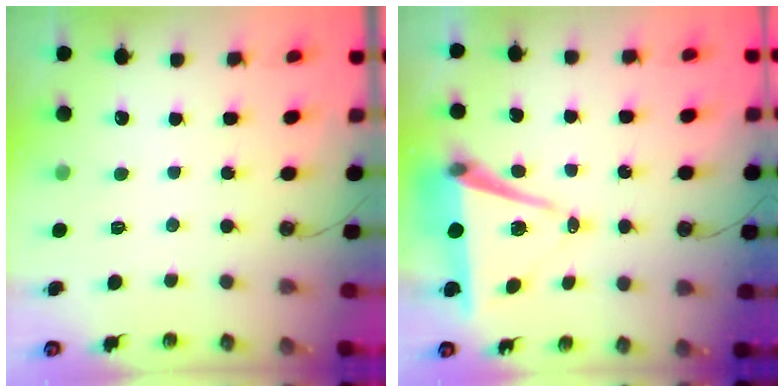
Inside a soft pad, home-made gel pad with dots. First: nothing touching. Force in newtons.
{"total": 9.5, "press": 8.6, "slide": 3.9}